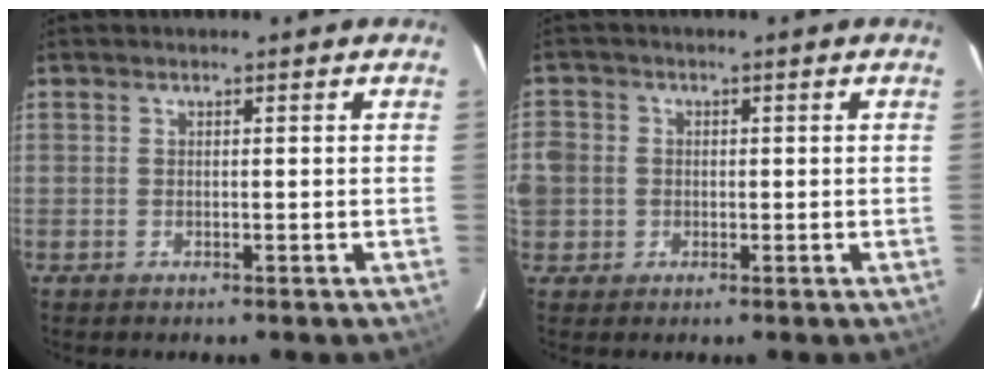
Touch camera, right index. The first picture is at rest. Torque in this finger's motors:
{"motor_torque": [1.11, -0.03, 0.24, 0.06]}